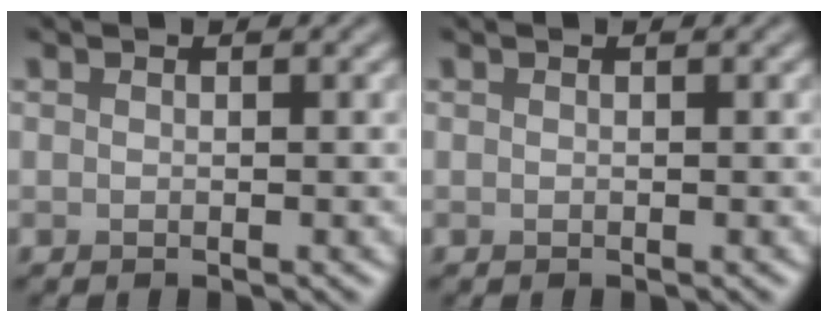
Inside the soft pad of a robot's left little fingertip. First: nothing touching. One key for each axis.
{"total": 0.0}